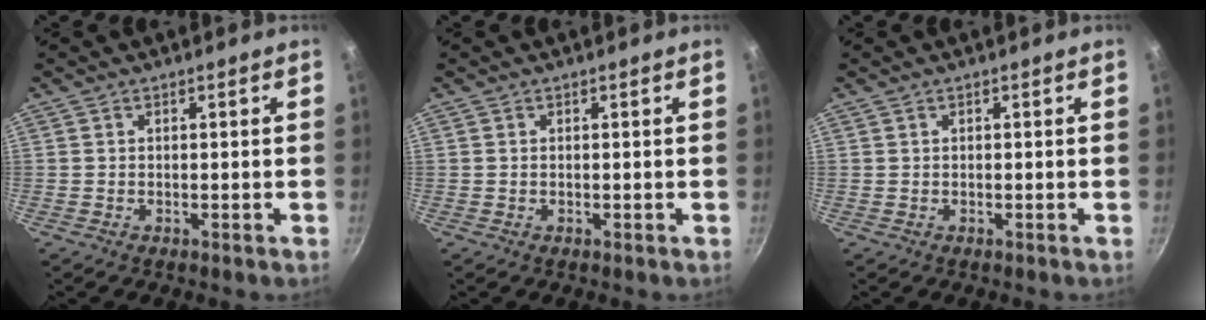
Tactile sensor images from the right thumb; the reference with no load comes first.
{"total": 0.0}
{"total": 0.0}